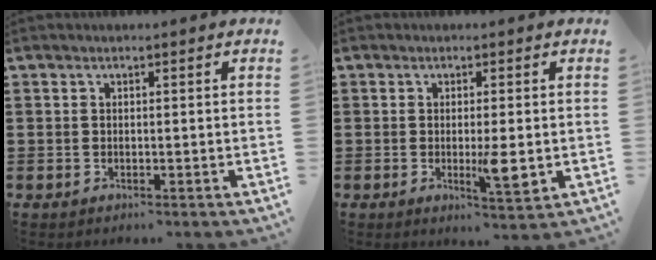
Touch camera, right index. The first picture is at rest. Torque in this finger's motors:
{"motor_torque": [1.17, 0.43, 0.14, 0.13]}